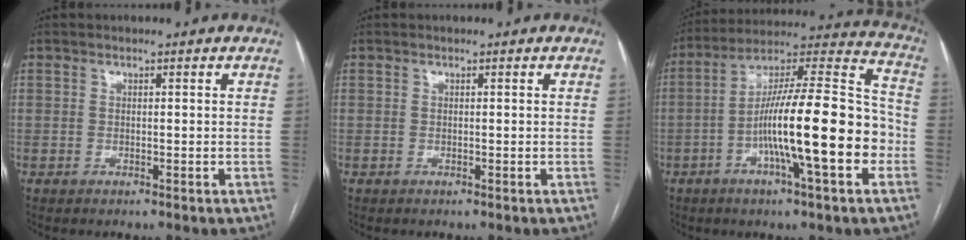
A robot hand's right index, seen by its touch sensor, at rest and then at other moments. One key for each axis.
{"total": 0.0}
{"total": 20.4, "fx": -5.1, "fy": 2.1, "fz": 19.7, "tx": -0.322, "ty": 0.012, "tz": -0.086}